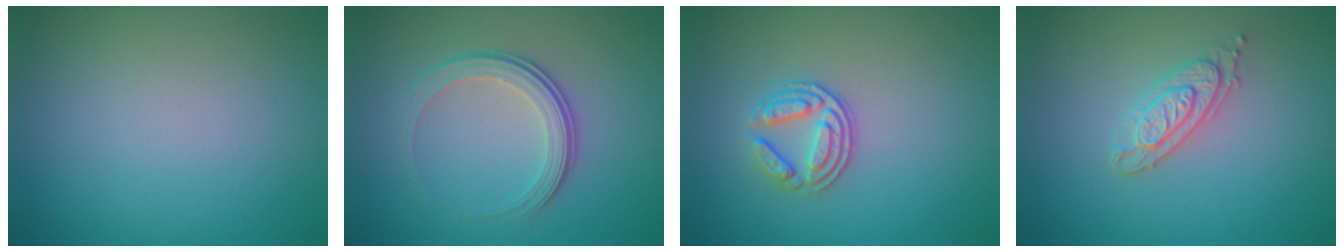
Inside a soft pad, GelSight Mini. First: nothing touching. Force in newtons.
{"total": 3.7, "press": 2.6, "slide": 2.7}
{"total": 3.0, "press": 2.5, "slide": 1.6}
{"total": 2.6, "press": 2.4, "slide": 1.0}